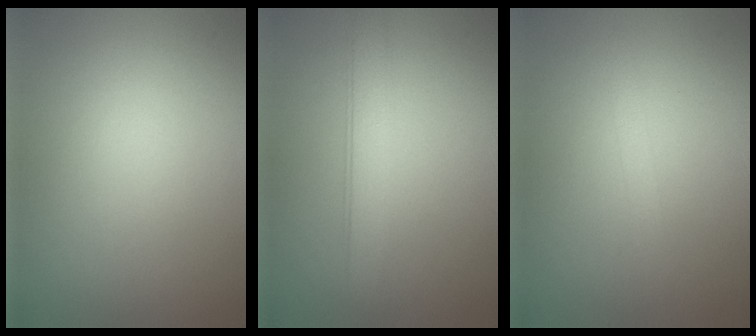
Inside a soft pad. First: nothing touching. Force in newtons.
{"total": 2.9, "press": 2.9, "slide": 0.1}
{"total": 0.8, "press": 0.8, "slide": 0.0}